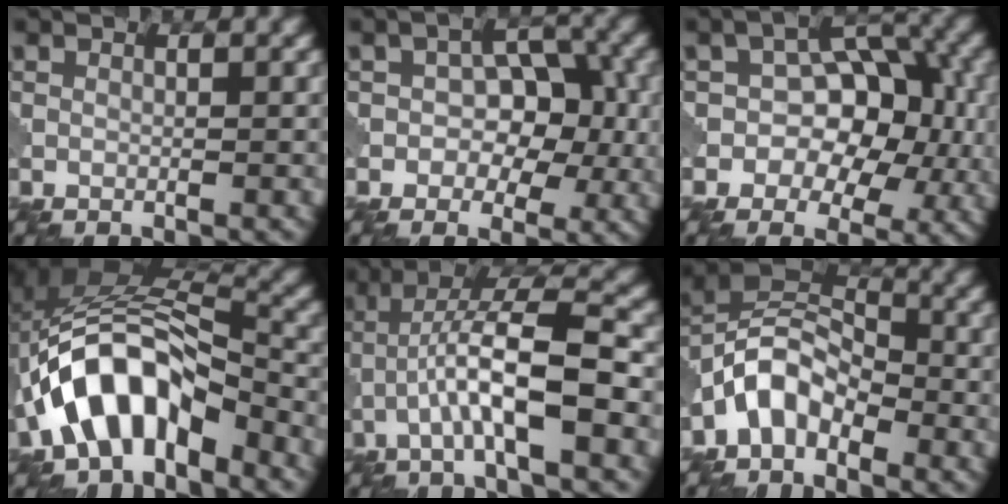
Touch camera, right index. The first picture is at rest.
{"total": 5.6, "force": [-0.4, 3.9, 4.0], "torque": [-0.038, 0.004, -0.013]}
{"total": 8.6, "force": [-0.5, 6.0, 6.2], "torque": [-0.059, 0.010, -0.015]}
{"total": 9.4, "force": [-4.1, 4.8, 7.0], "torque": [-0.129, 0.017, -0.076]}
{"total": 7.1, "force": [-2.0, 1.3, 6.7], "torque": [-0.122, 0.023, -0.040]}
{"total": 5.6, "force": [-2.9, 3.4, 3.4], "torque": [-0.061, 0.014, -0.068]}